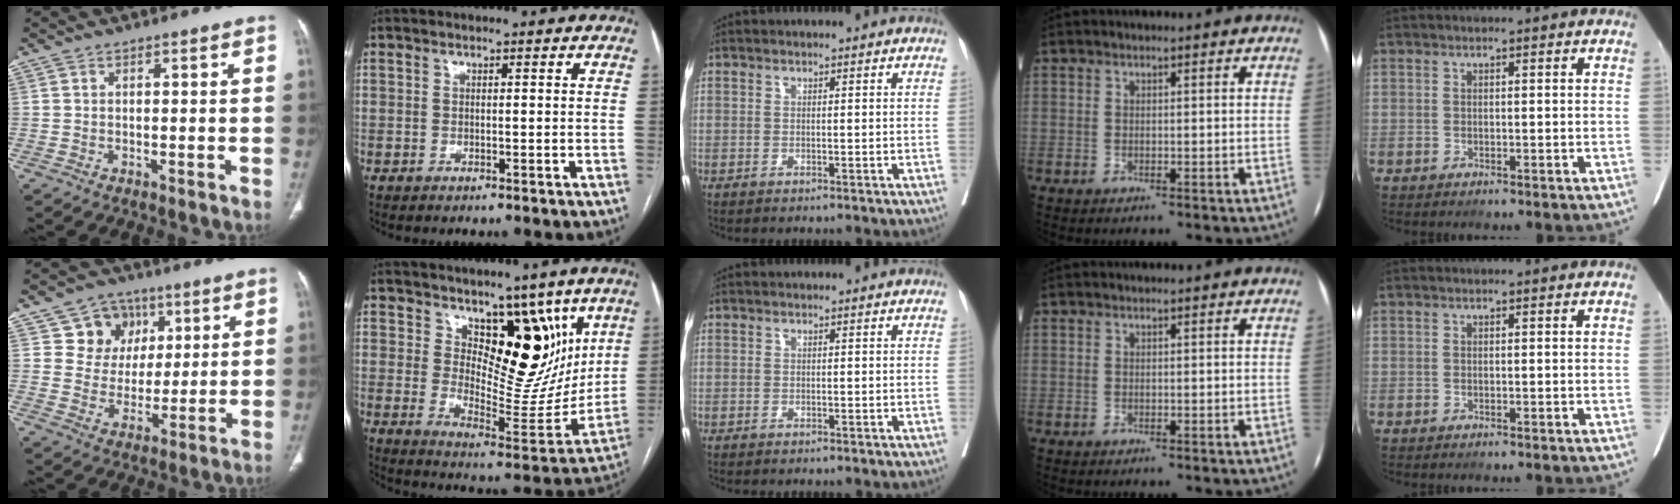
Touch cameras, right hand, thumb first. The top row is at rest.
{"thumb": {"total": 9.7, "force": [4.3, 8.5, 2.1], "torque": [0.012, -0.014, 0.075]}, "index": {"total": 12.9, "force": [7.5, 6.5, 8.4], "torque": [-0.101, -0.012, 0.133]}}